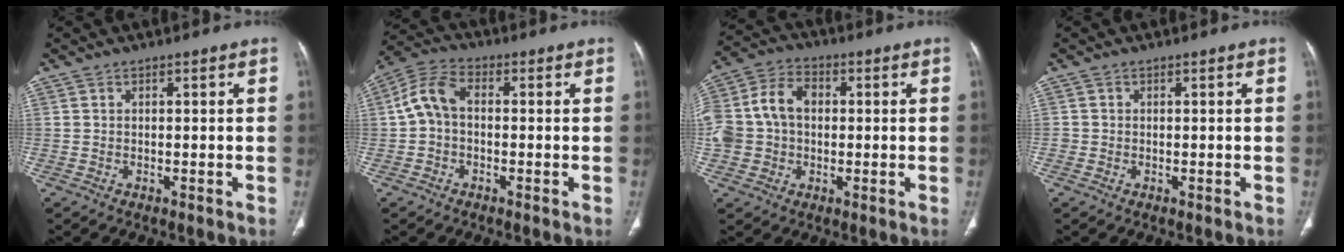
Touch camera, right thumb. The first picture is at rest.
{"total": 7.0, "force": [-0.1, 4.7, 5.2], "torque": [-0.100, 0.024, -0.012]}
{"total": 13.8, "force": [0.5, 10.9, 8.5], "torque": [-0.172, 0.037, 0.008]}
{"total": 0.9, "force": [-0.2, 0.9, 0.0], "torque": [0.005, 0.005, -0.005]}